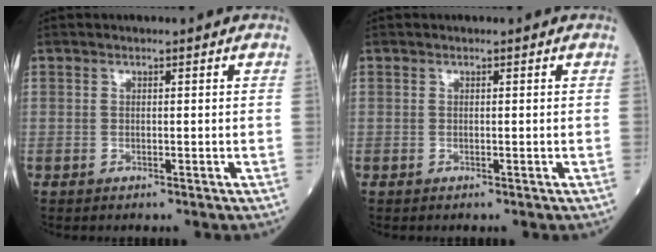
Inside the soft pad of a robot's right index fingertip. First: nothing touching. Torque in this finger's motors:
{"motor_torque": [0.02, 0.02, 0.00, -0.01]}